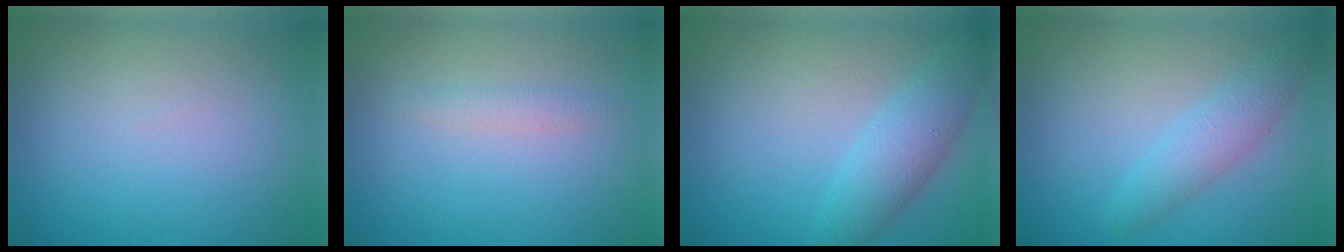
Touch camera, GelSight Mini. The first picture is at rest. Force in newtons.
{"total": 1.0, "press": 1.0, "slide": 0.0}
{"total": 3.7, "press": 3.7, "slide": 0.2}
{"total": 2.7, "press": 2.7, "slide": 0.1}